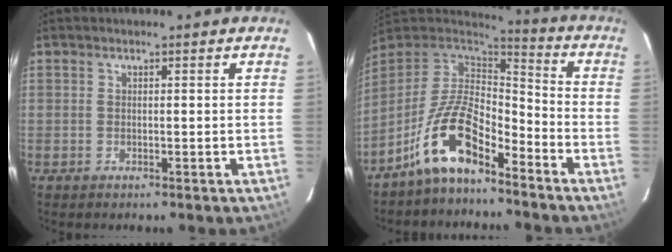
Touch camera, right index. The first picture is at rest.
{"total": 12.0, "force": [-7.8, 4.3, 8.0], "torque": [-0.163, 0.024, -0.150]}